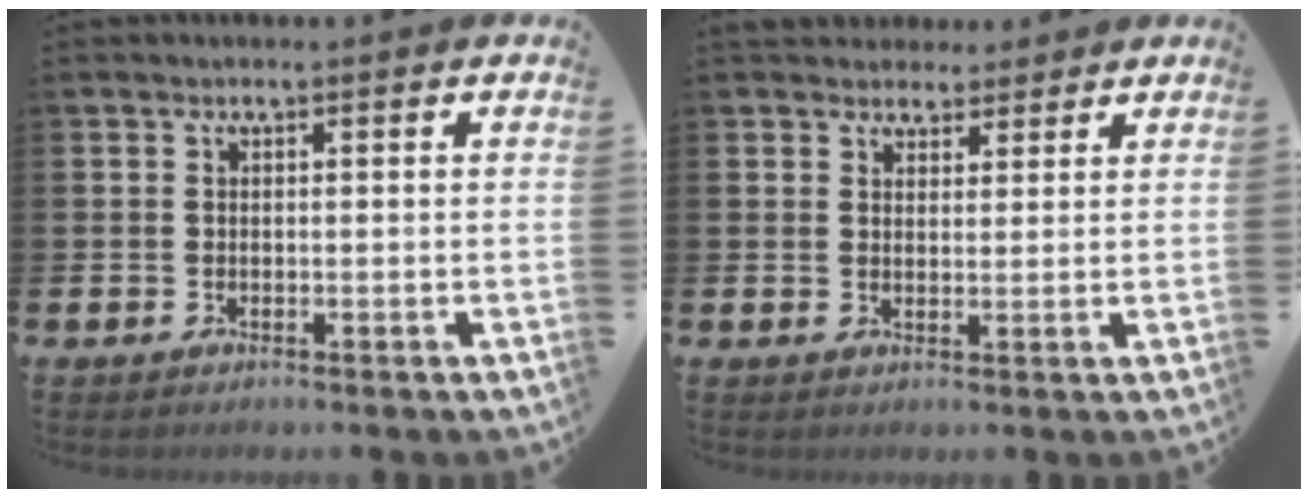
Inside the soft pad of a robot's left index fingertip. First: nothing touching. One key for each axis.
{"total": 3.5, "fx": 3.1, "fy": 1.5, "fz": -0.2, "tx": 0.002, "ty": -0.011, "tz": 0.056}